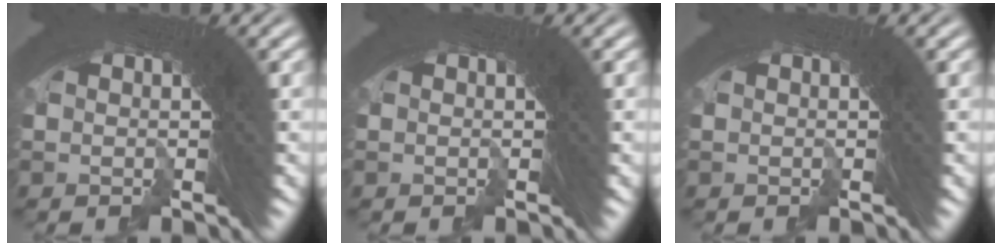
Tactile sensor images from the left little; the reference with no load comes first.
{"total": 0.0}
{"total": 0.0}